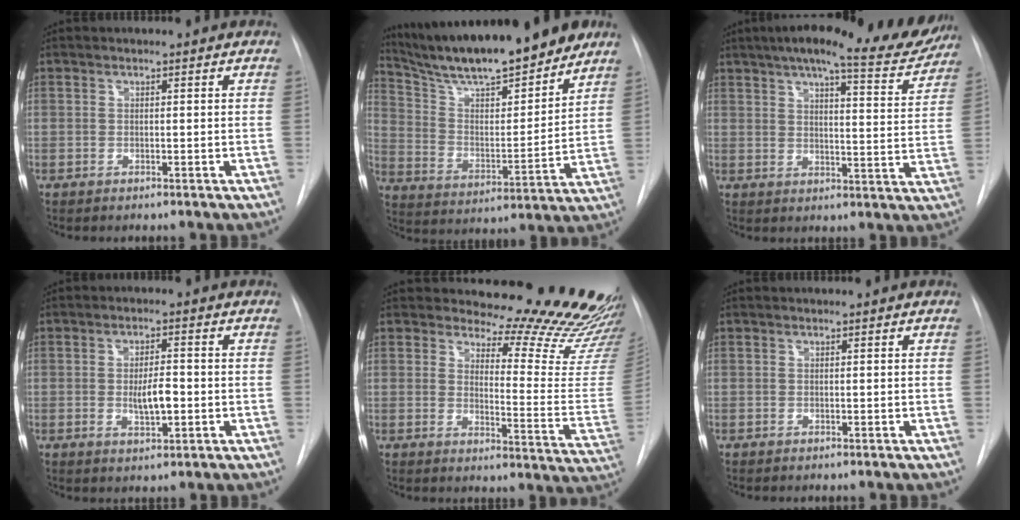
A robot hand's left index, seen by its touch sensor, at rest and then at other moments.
{"total": 19.7, "force": [16.9, 2.5, 9.9], "torque": [-0.166, -0.011, 0.273]}
{"total": 17.9, "force": [15.5, 2.7, 8.5], "torque": [-0.121, -0.015, 0.189]}
{"total": 4.7, "force": [-1.1, 1.5, 4.3], "torque": [-0.071, -0.006, -0.017]}
{"total": 19.3, "force": [17.8, 3.4, 6.7], "torque": [-0.065, -0.146, 0.189]}
{"total": 0.0}